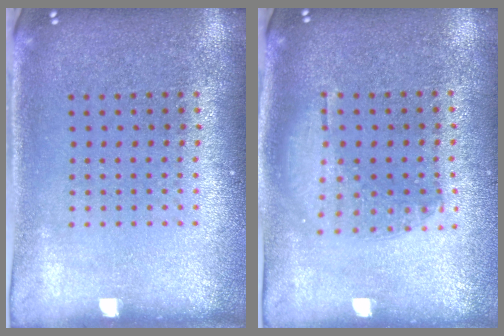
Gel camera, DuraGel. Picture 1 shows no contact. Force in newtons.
{"total": 1.0, "press": 0.9, "slide": 0.4}